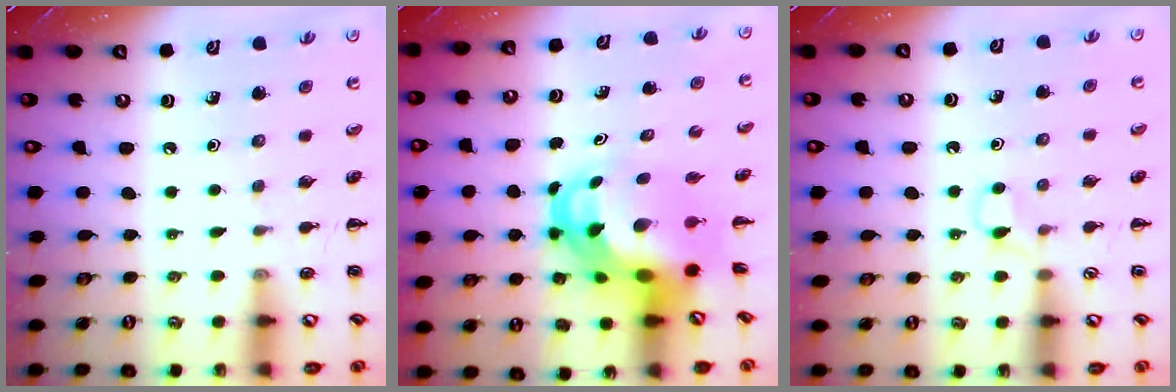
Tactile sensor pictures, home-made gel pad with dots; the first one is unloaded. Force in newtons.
{"total": 9.1, "press": 8.8, "slide": 2.4}
{"total": 2.6, "press": 2.5, "slide": 0.9}